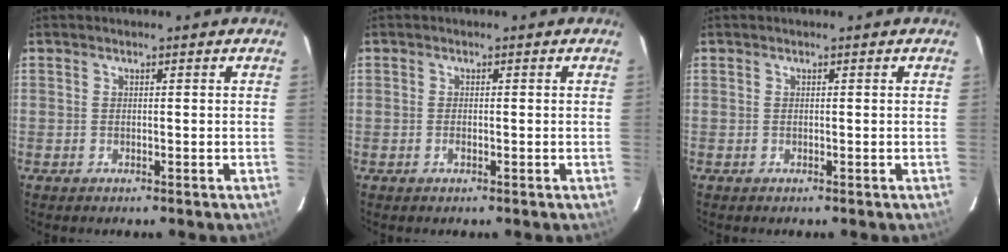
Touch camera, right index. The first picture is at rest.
{"total": 0.9, "force": [-0.4, 0.5, 0.7], "torque": [-0.014, -0.002, -0.007]}
{"total": 0.0}